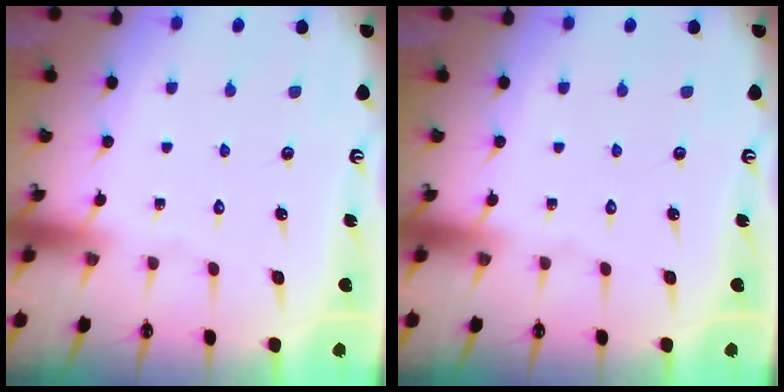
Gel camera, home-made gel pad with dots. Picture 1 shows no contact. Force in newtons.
{"total": 0.0}